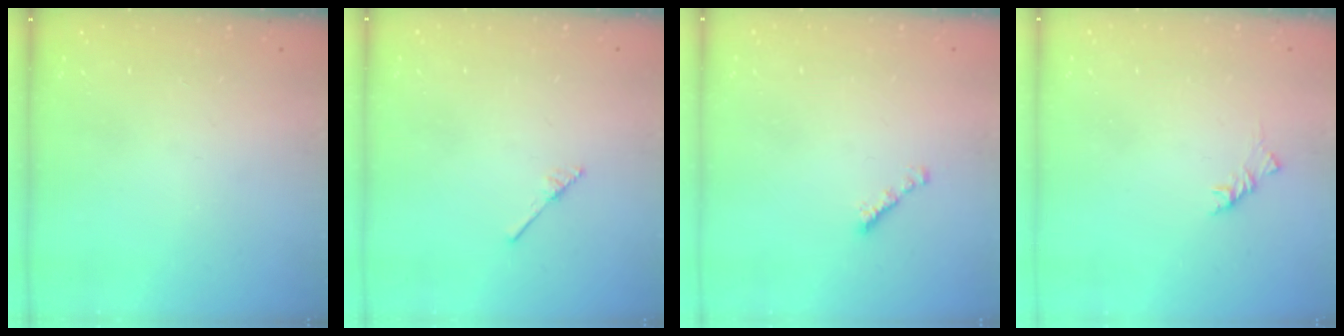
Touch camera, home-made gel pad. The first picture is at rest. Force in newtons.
{"total": 2.5, "press": 2.4, "slide": 0.3}
{"total": 1.8, "press": 1.7, "slide": 0.6}
{"total": 3.0, "press": 2.9, "slide": 0.9}